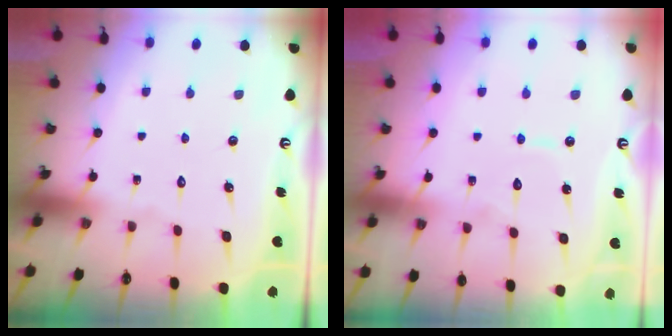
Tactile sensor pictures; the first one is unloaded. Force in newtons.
{"total": 5.1, "press": 5.1, "slide": 0.4}